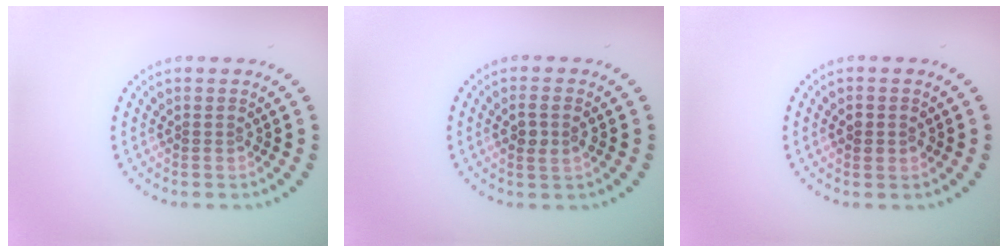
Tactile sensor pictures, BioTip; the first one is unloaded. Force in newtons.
{"total": 1.8, "press": 1.7, "slide": 0.7}
{"total": 1.3, "press": 1.3, "slide": 0.1}